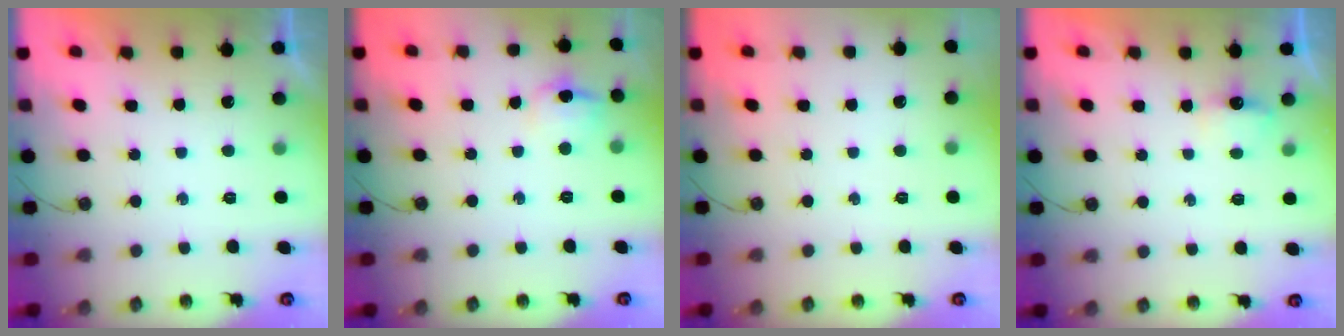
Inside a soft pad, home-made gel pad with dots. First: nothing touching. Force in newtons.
{"total": 9.1, "press": 9.1, "slide": 0.9}
{"total": 0.0}
{"total": 3.3, "press": 3.3, "slide": 0.4}